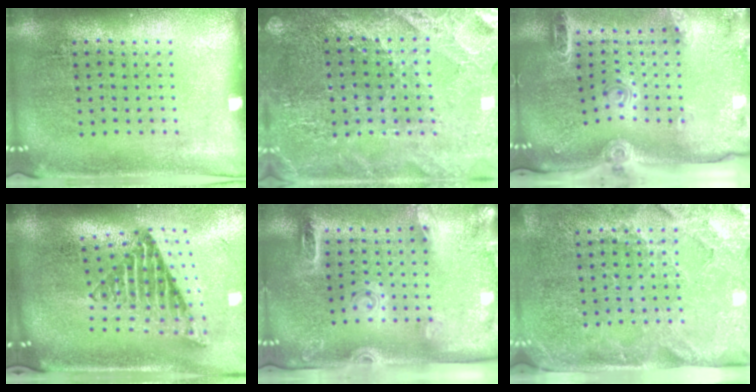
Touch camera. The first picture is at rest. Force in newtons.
{"total": 2.8, "press": 2.7, "slide": 0.3}
{"total": 2.6, "press": 1.9, "slide": 1.7}
{"total": 2.7, "press": 1.7, "slide": 2.0}
{"total": 2.7, "press": 1.9, "slide": 1.9}
{"total": 3.7, "press": 3.1, "slide": 1.9}